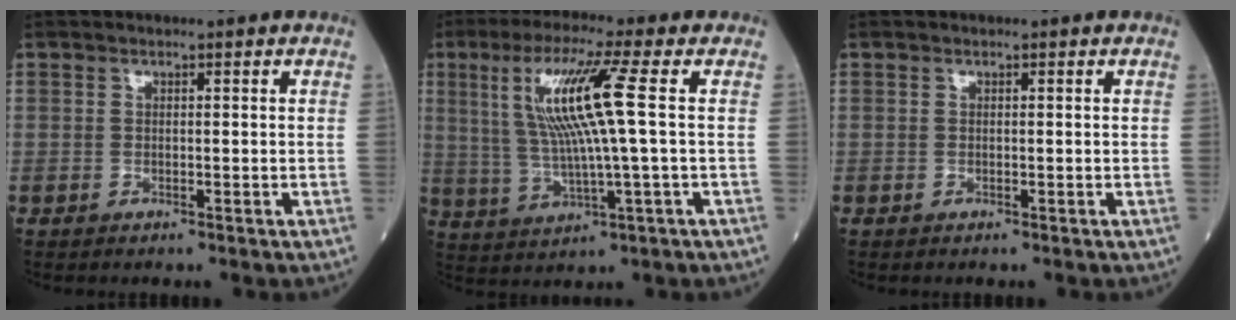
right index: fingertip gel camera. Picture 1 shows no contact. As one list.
[{"total": 11.3, "force": [2.3, -0.7, 11.0], "torque": [-0.221, 0.006, 0.045]}, {"total": 0.0}]